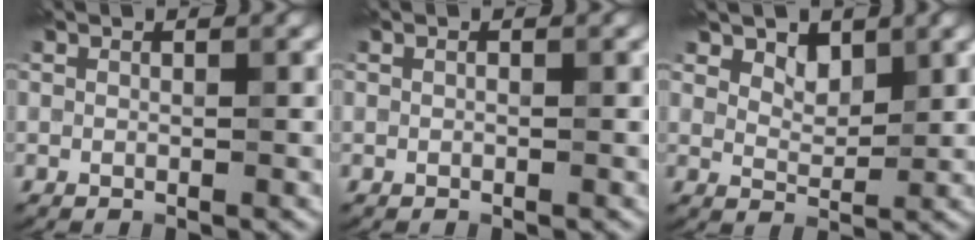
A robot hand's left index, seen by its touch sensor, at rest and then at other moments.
{"total": 0.0}
{"total": 2.2, "force": [1.8, 1.2, 0.6], "torque": [-0.014, 0.000, 0.029]}